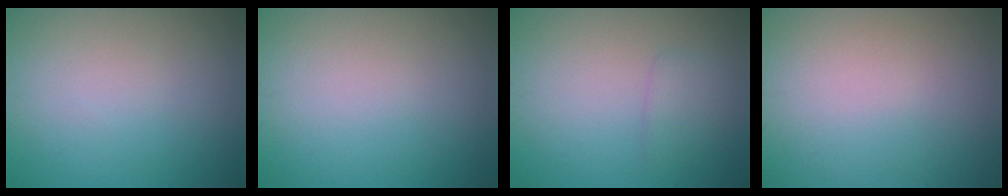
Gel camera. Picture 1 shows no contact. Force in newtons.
{"total": 0.0}
{"total": 1.4, "press": 1.4, "slide": 0.1}
{"total": 0.0}